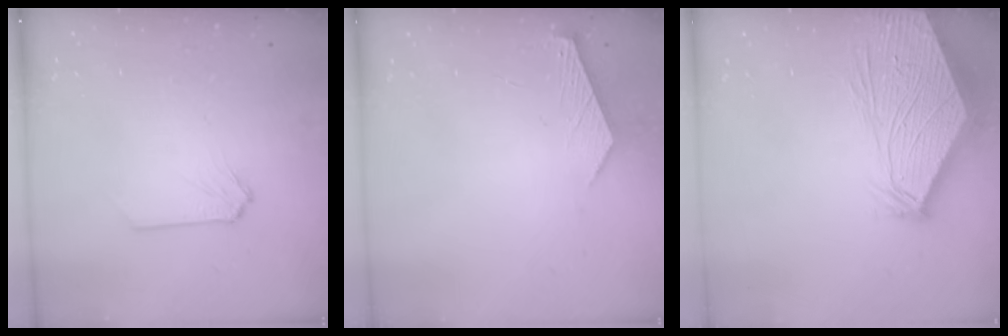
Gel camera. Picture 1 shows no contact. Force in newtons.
{"total": 3.8, "press": 3.8, "slide": 0.3}
{"total": 8.7, "press": 8.6, "slide": 1.4}